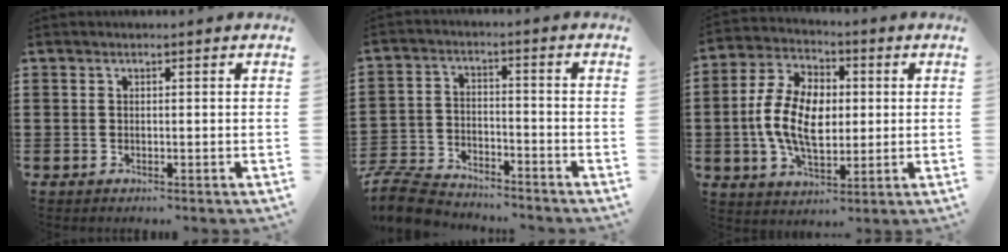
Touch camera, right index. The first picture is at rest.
{"total": 8.0, "force": [-7.7, 1.6, 1.5], "torque": [-0.045, 0.014, -0.155]}
{"total": 10.5, "force": [-0.4, 6.6, 8.2], "torque": [-0.188, 0.010, -0.011]}